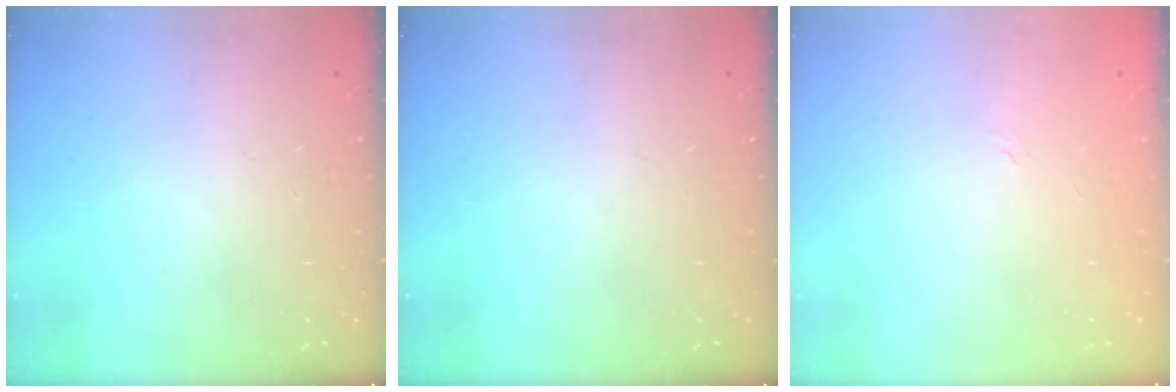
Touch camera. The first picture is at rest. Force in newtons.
{"total": 0.0}
{"total": 2.3, "press": 2.0, "slide": 1.1}